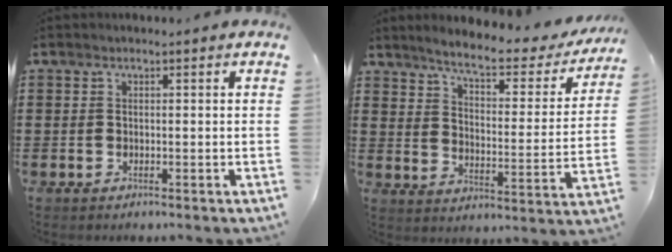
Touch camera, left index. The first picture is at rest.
{"total": 6.0, "force": [5.1, 0.8, 3.2], "torque": [-0.077, -0.031, 0.079]}